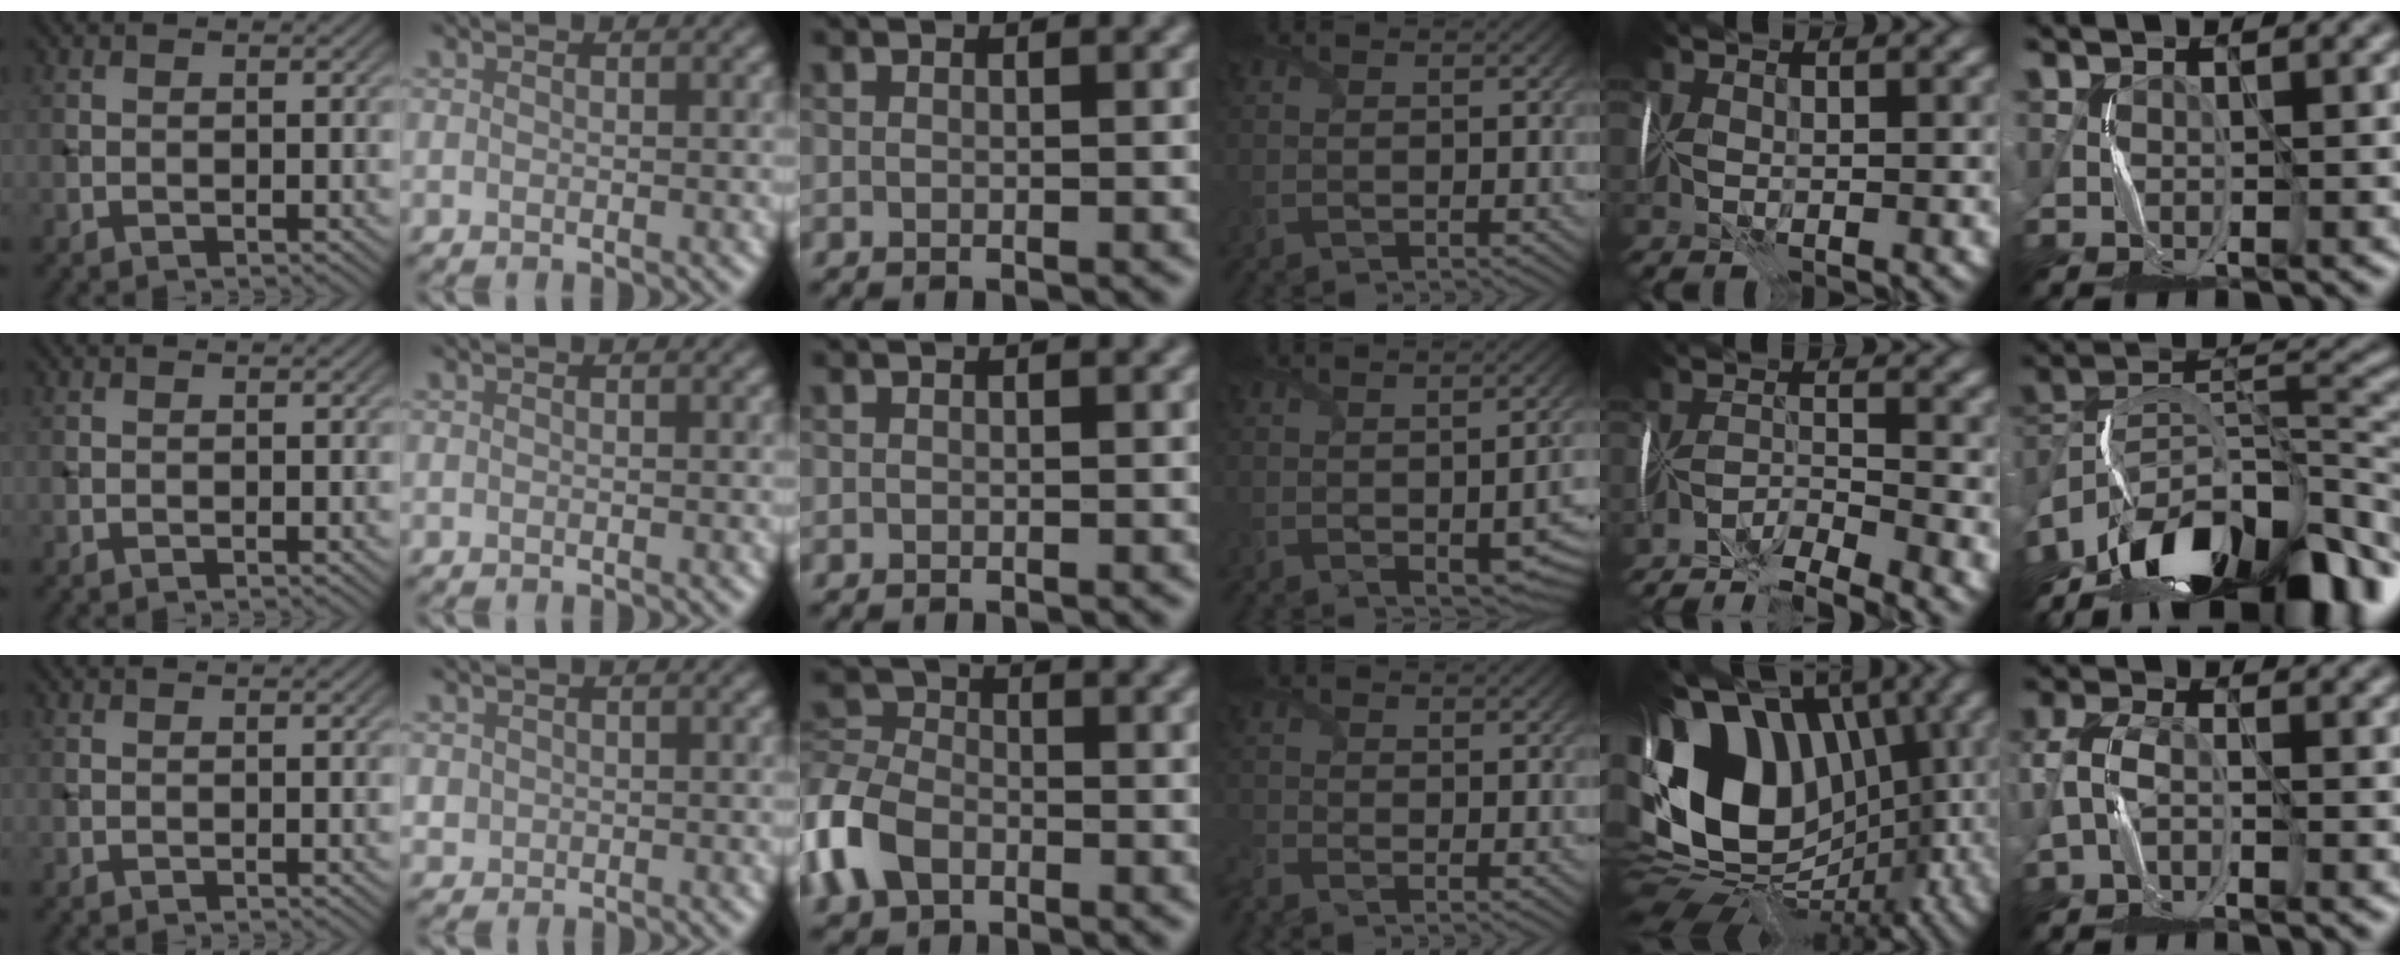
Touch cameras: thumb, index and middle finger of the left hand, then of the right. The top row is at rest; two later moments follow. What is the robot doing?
{"motion": "fold", "object": "wrapping paper"}